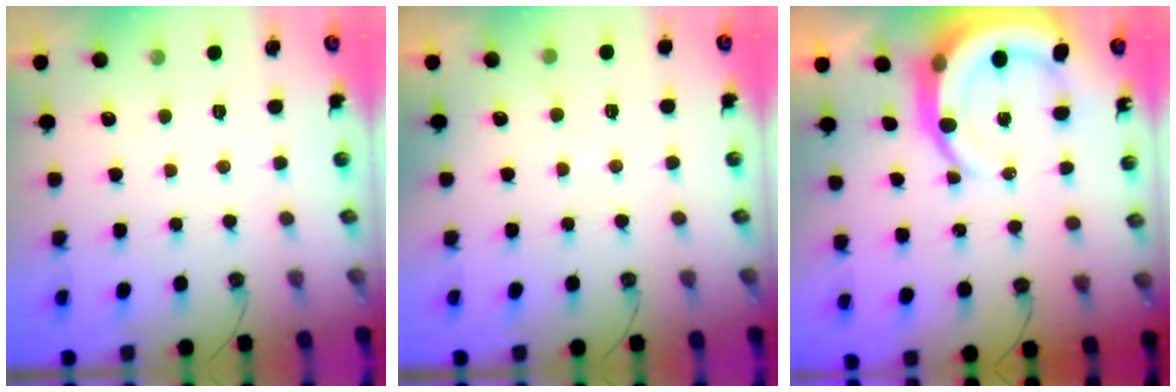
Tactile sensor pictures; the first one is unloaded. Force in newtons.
{"total": 2.7, "press": 2.6, "slide": 0.2}
{"total": 11.8, "press": 11.6, "slide": 1.6}